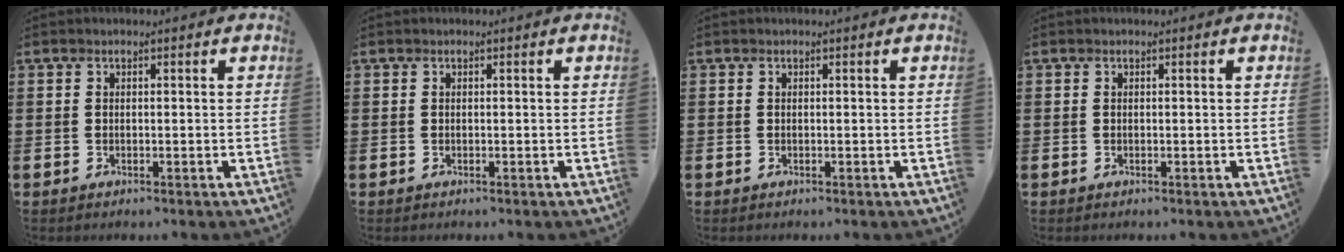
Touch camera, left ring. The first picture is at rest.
{"total": 0.0}
{"total": 0.0}
{"total": 0.0}